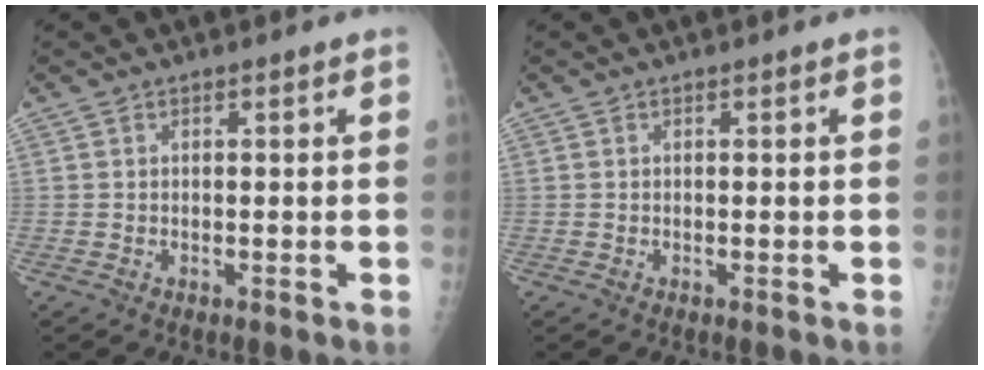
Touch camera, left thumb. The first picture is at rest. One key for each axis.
{"total": 0.0}